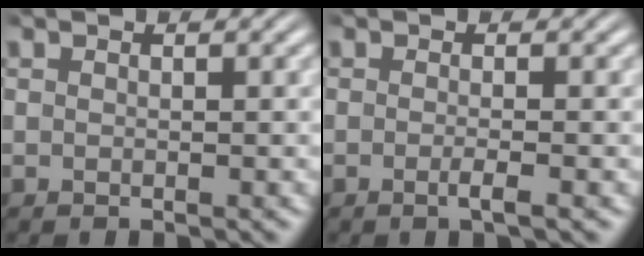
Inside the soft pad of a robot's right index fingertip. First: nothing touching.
{"total": 1.4, "force": [-0.8, -0.1, 1.1], "torque": [-0.021, -0.002, -0.017]}